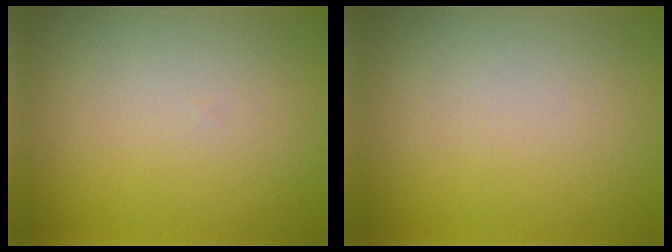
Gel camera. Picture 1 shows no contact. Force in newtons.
{"total": 0.0}